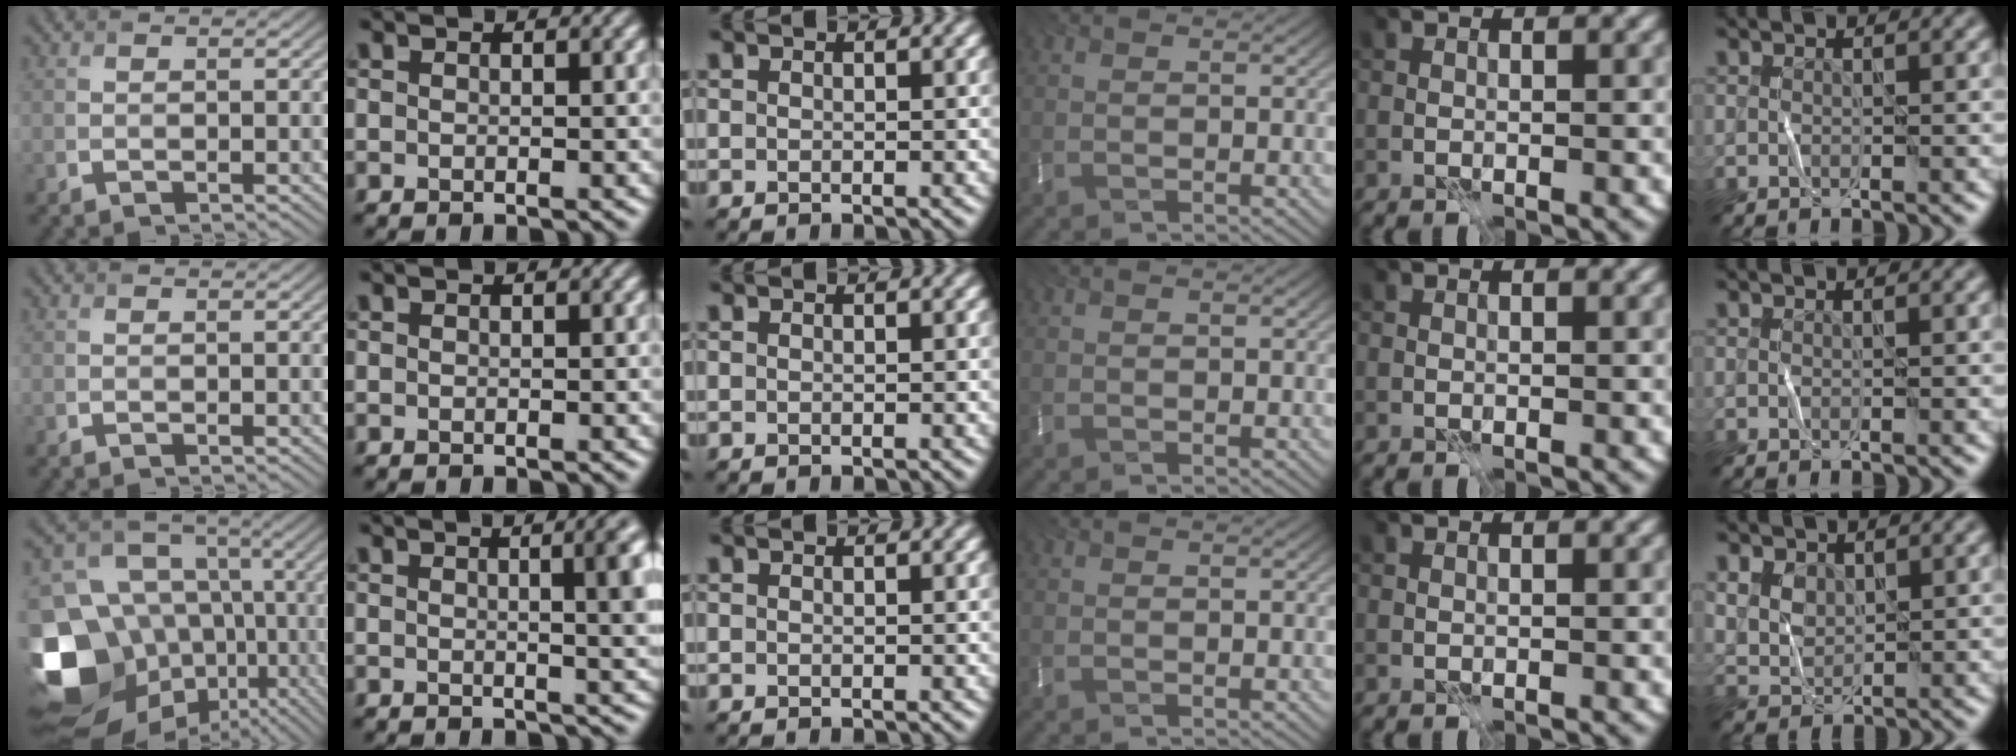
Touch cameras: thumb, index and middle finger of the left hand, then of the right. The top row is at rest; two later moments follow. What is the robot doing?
{"motion": "fold", "object": "bubble wrap"}